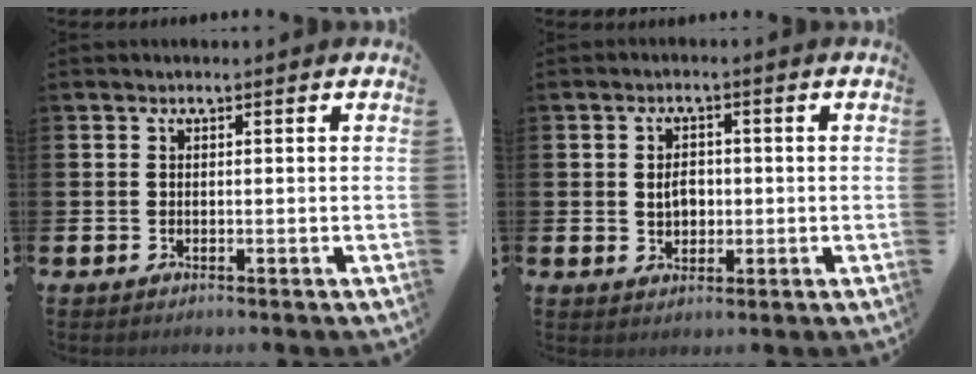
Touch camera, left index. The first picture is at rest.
{"total": 3.0, "force": [0.1, 2.3, 2.0], "torque": [-0.026, 0.004, -0.005]}